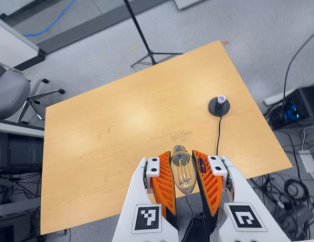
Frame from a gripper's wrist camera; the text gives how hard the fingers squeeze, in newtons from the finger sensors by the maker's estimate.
{"total": 22.1, "left": 23.7, "right": 20.5}